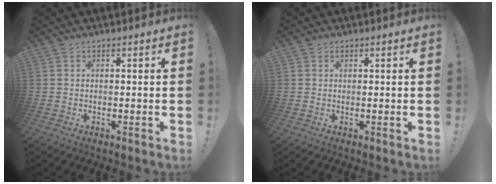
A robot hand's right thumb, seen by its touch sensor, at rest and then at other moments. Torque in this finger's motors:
{"motor_torque": [-0.02, 0.06, -0.09, 0.15, 0.07]}